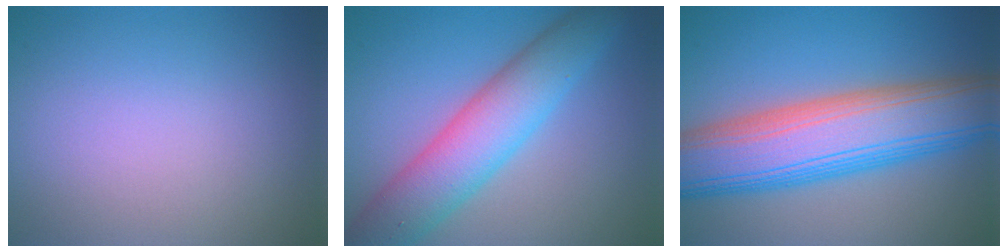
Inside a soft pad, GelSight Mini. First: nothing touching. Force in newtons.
{"total": 7.4, "press": 7.4, "slide": 0.4}
{"total": 11.4, "press": 11.3, "slide": 0.6}